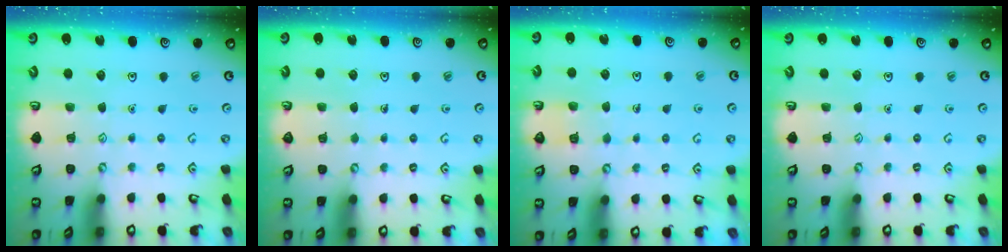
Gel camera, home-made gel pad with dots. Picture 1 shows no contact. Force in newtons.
{"total": 0.8, "press": 0.8, "slide": 0.3}
{"total": 2.8, "press": 2.8, "slide": 0.3}
{"total": 0.0}